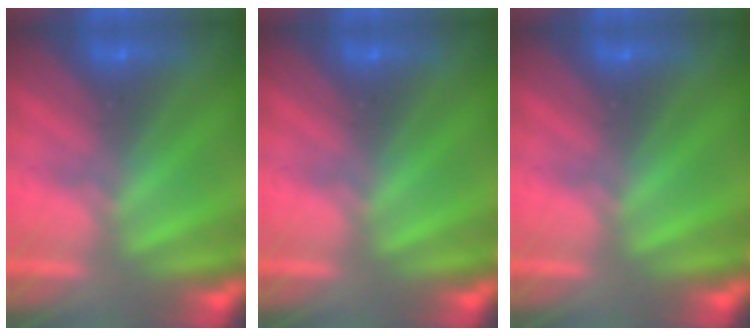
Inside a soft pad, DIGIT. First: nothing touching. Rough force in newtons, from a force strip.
{"total": 0.0}
{"total": 0.0}